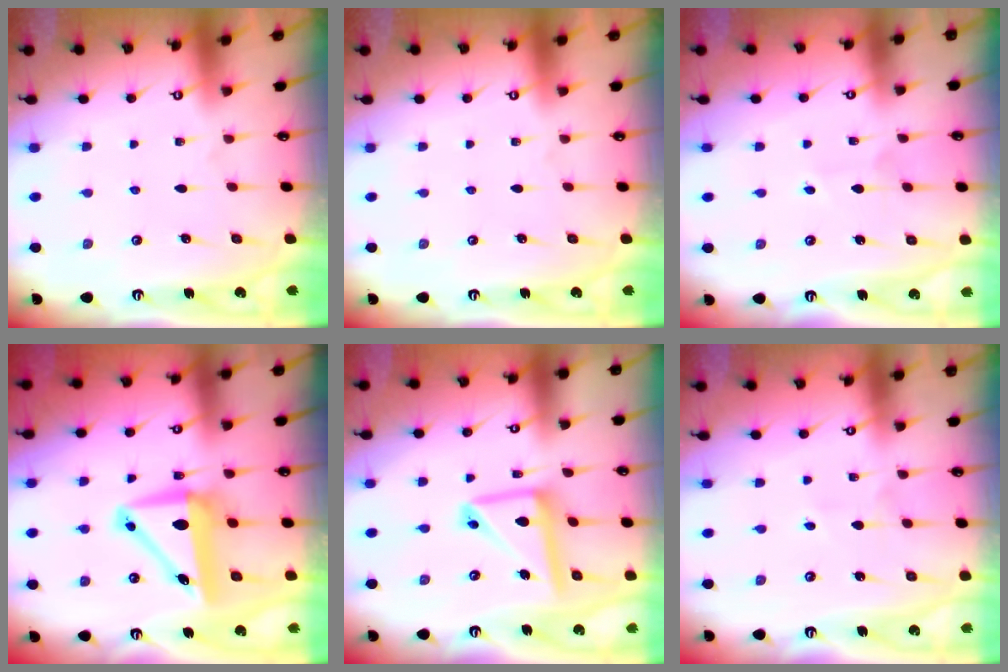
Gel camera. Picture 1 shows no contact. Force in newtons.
{"total": 0.0}
{"total": 2.1, "press": 2.1, "slide": 0.2}
{"total": 10.4, "press": 9.8, "slide": 3.4}
{"total": 13.5, "press": 13.4, "slide": 1.4}
{"total": 2.1, "press": 2.1, "slide": 0.2}